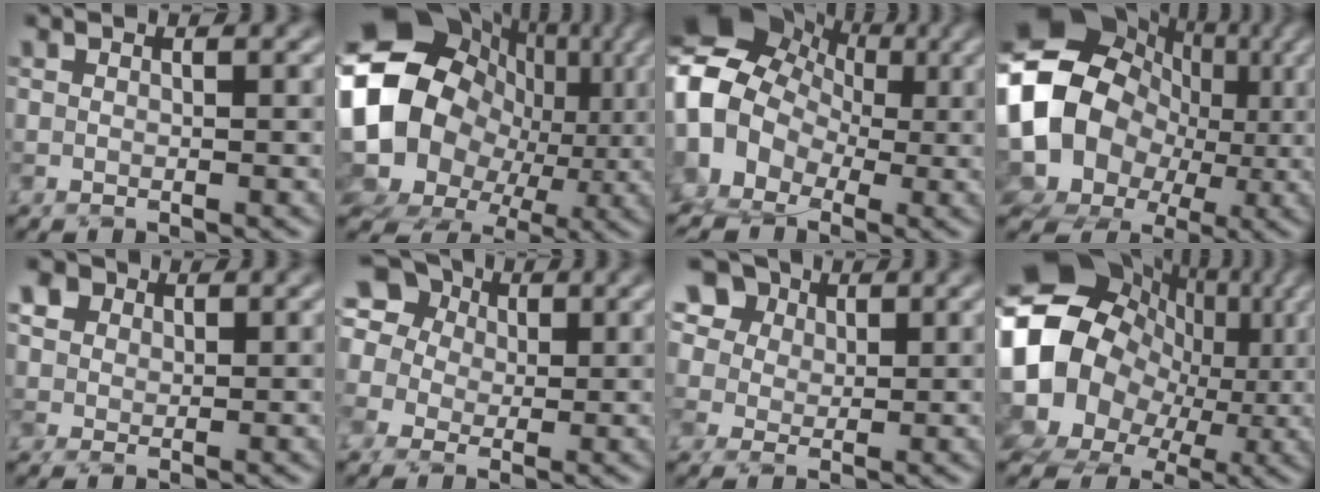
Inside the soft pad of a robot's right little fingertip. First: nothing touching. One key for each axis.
{"total": 19.8, "fx": 2.5, "fy": 17.3, "fz": 9.2, "tx": -0.175, "ty": 0.011, "tz": 0.021}
{"total": 9.7, "fx": 0.9, "fy": 8.2, "fz": 5.0, "tx": -0.089, "ty": 0.005, "tz": -0.004}
{"total": 16.0, "fx": 1.0, "fy": 13.9, "fz": 7.8, "tx": -0.154, "ty": -0.001, "tz": -0.003}
{"total": 4.0, "fx": 1.4, "fy": 3.3, "fz": 1.8, "tx": -0.052, "ty": 0.004, "tz": 0.029}
{"total": 7.9, "fx": 1.3, "fy": 6.8, "fz": 3.8, "tx": -0.092, "ty": 0.027, "tz": -0.009}
{"total": 7.9, "fx": 3.8, "fy": 6.0, "fz": 3.6, "tx": -0.082, "ty": 0.039, "tz": 0.033}
{"total": 17.5, "fx": 1.3, "fy": 15.1, "fz": 8.9, "tx": -0.174, "ty": -0.006, "tz": 0.004}